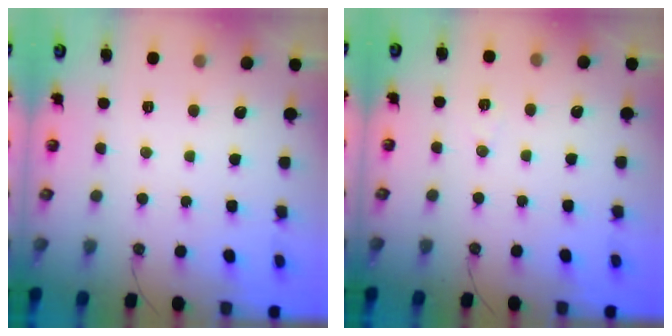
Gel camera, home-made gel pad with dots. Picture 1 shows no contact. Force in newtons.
{"total": 5.8, "press": 3.8, "slide": 4.3}